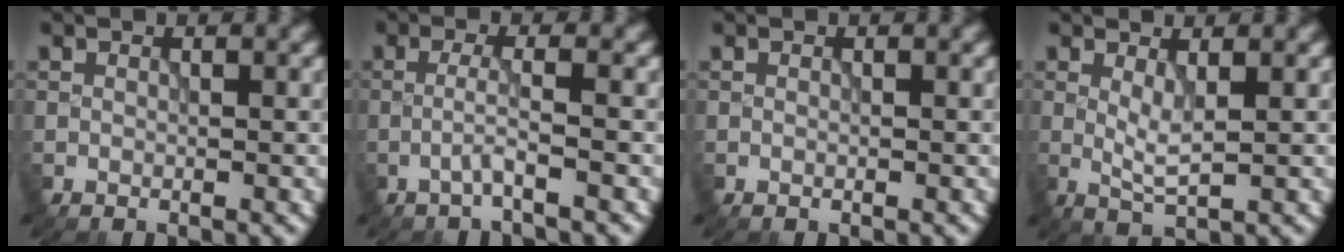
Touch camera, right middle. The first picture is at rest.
{"total": 1.9, "force": [-0.8, 0.0, 1.8], "torque": [-0.035, 0.005, -0.022]}
{"total": 0.0}
{"total": 2.0, "force": [0.6, 0.4, 1.9], "torque": [-0.041, -0.007, 0.013]}